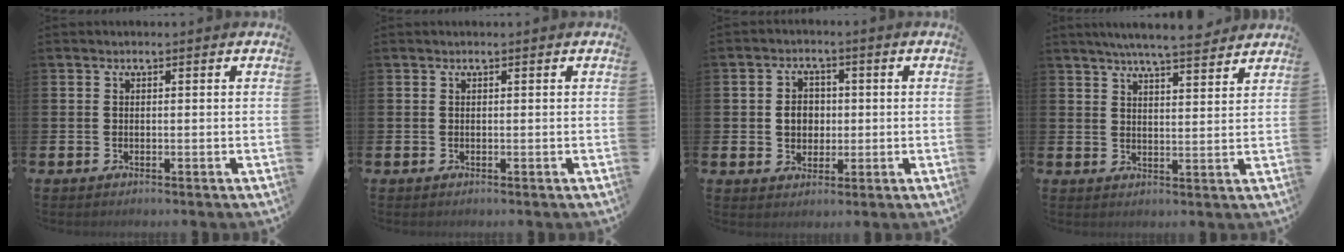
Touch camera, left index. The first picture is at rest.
{"total": 0.0}
{"total": 3.8, "force": [0.3, 3.2, 2.0], "torque": [-0.027, 0.004, -0.004]}
{"total": 5.9, "force": [5.7, -0.1, 1.6], "torque": [-0.044, -0.025, 0.101]}